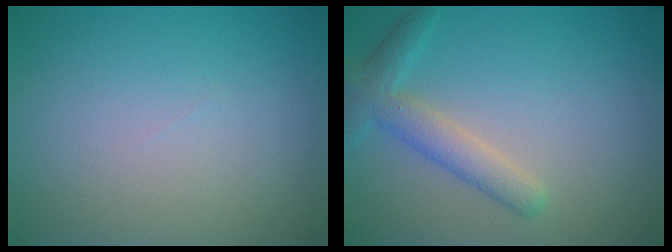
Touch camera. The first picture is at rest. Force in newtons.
{"total": 3.4, "press": 3.4, "slide": 0.1}